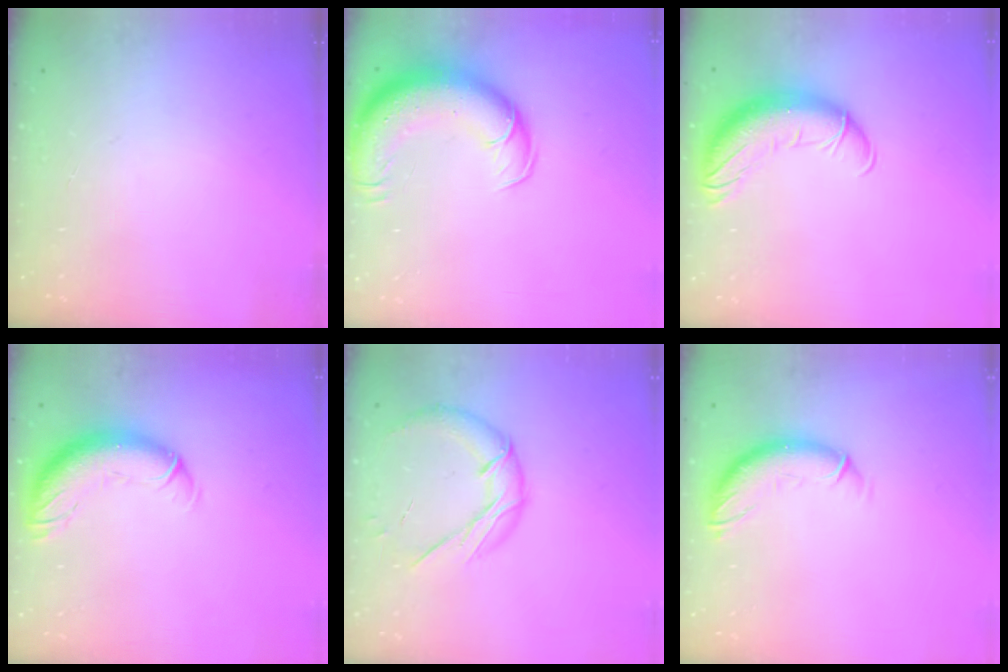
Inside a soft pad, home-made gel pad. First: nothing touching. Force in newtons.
{"total": 16.2, "press": 15.7, "slide": 3.9}
{"total": 14.8, "press": 14.3, "slide": 3.6}
{"total": 13.3, "press": 13.0, "slide": 2.9}
{"total": 13.0, "press": 12.9, "slide": 1.2}
{"total": 10.7, "press": 10.6, "slide": 1.0}